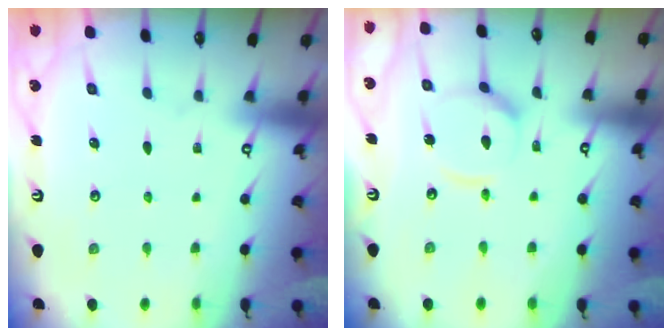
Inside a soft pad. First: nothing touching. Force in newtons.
{"total": 11.5, "press": 11.4, "slide": 1.2}